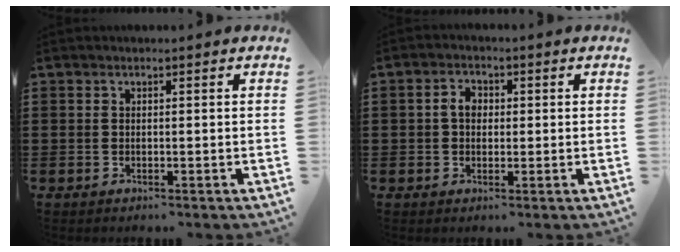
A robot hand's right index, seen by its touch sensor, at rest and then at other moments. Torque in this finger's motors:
{"motor_torque": [0.38, -0.32, 0.14, 0.05]}